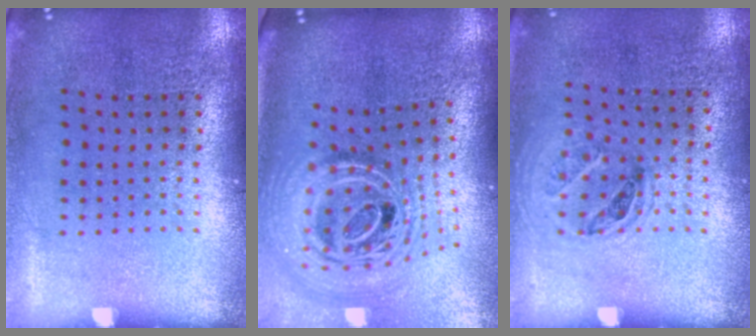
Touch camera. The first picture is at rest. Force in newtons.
{"total": 3.0, "press": 2.0, "slide": 2.2}
{"total": 1.1, "press": 0.8, "slide": 0.7}